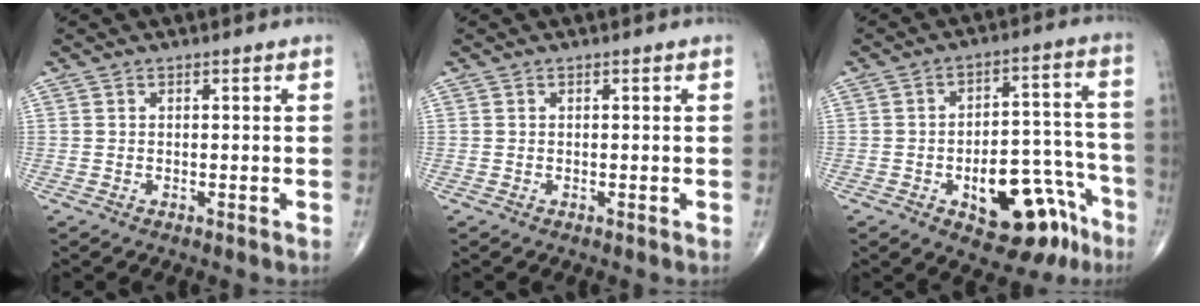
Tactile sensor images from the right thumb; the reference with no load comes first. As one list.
[{"total": 0.0}, {"total": 16.5, "force": [-8.1, 8.2, 11.7], "torque": [-0.116, 0.071, -0.101]}]